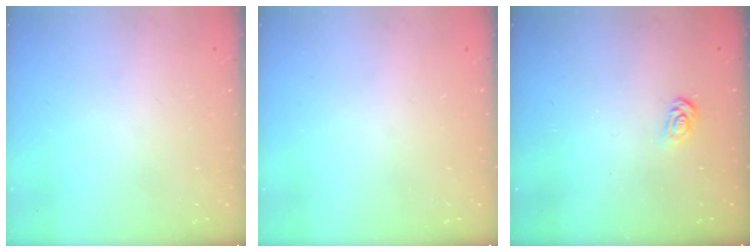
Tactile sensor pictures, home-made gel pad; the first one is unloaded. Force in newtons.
{"total": 0.0}
{"total": 3.4, "press": 3.4, "slide": 0.3}